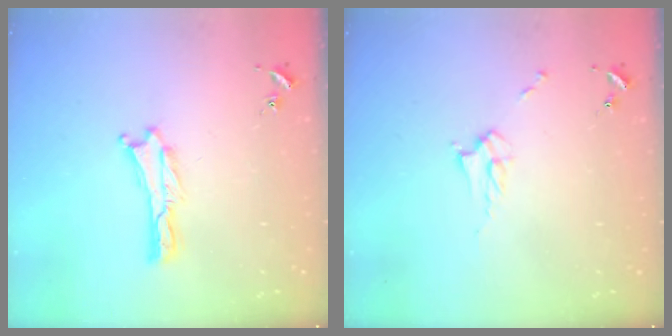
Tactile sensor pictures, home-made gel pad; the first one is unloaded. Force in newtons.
{"total": 2.9, "press": 2.9, "slide": 0.4}